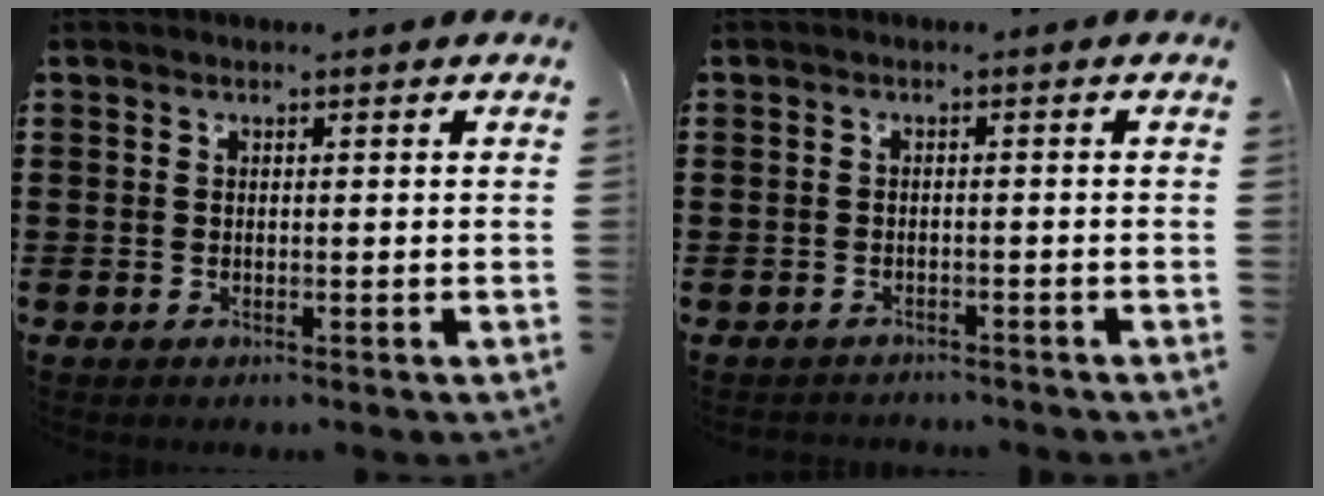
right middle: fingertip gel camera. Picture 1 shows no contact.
{"total": 1.4, "force": [-1.3, 0.4, -0.3], "torque": [0.002, 0.004, -0.033]}